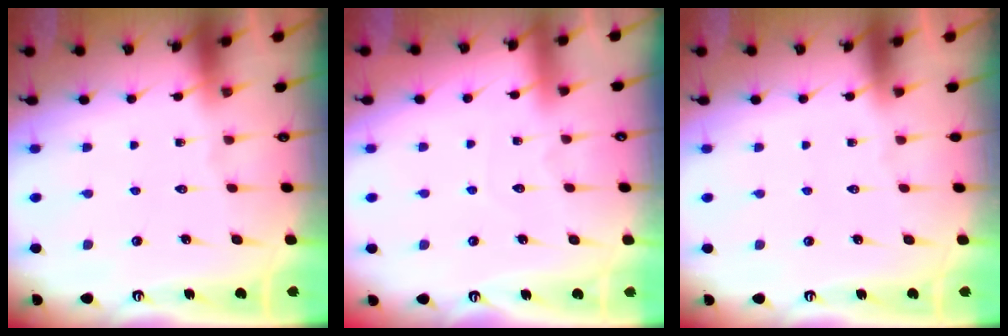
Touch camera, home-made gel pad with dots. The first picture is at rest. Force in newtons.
{"total": 2.9, "press": 2.9, "slide": 0.3}
{"total": 0.0}